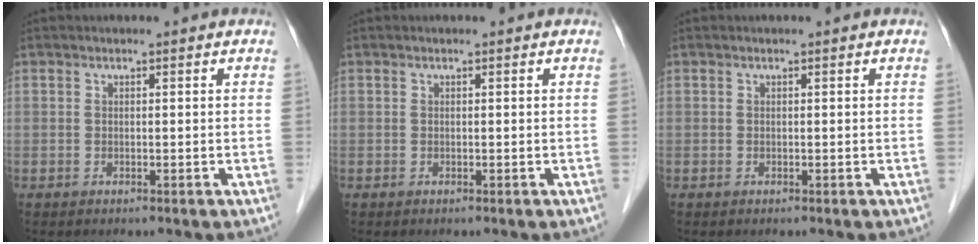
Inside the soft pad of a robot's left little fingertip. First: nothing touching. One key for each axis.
{"total": 0.0}
{"total": 0.0}